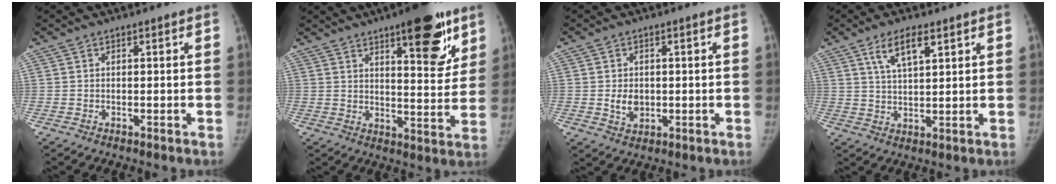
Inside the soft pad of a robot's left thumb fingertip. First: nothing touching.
{"total": 15.9, "force": [9.0, 5.2, 12.0], "torque": [-0.121, -0.044, 0.125]}
{"total": 4.0, "force": [-0.3, 3.1, 2.5], "torque": [-0.028, -0.003, 0.004]}
{"total": 6.6, "force": [3.6, 2.3, 5.0], "torque": [-0.084, -0.013, 0.068]}